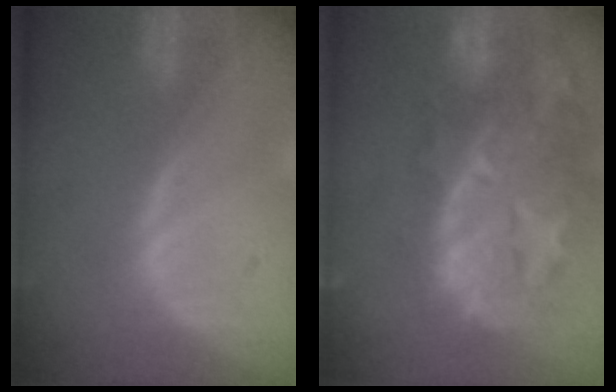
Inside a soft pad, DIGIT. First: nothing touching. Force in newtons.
{"total": 14.5, "press": 11.8, "slide": 8.5}